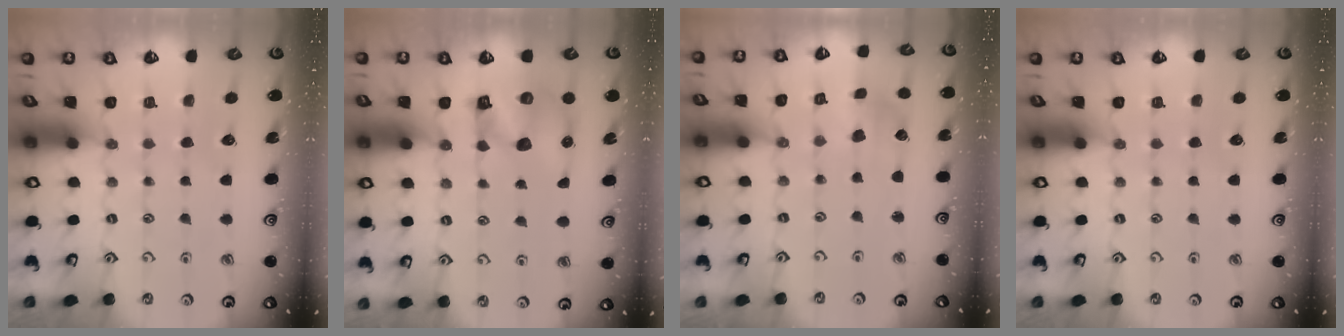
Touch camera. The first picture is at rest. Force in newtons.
{"total": 9.4, "press": 9.3, "slide": 1.5}
{"total": 2.6, "press": 2.6, "slide": 0.5}
{"total": 0.0}